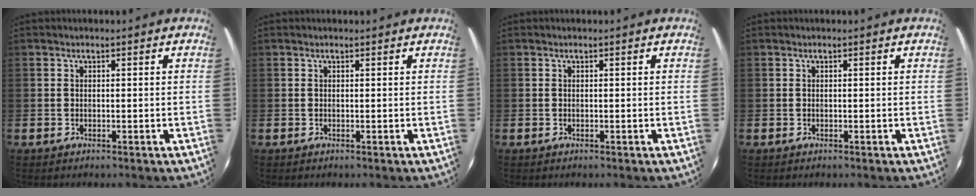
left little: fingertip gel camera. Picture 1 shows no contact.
{"total": 0.0}
{"total": 0.0}
{"total": 0.0}